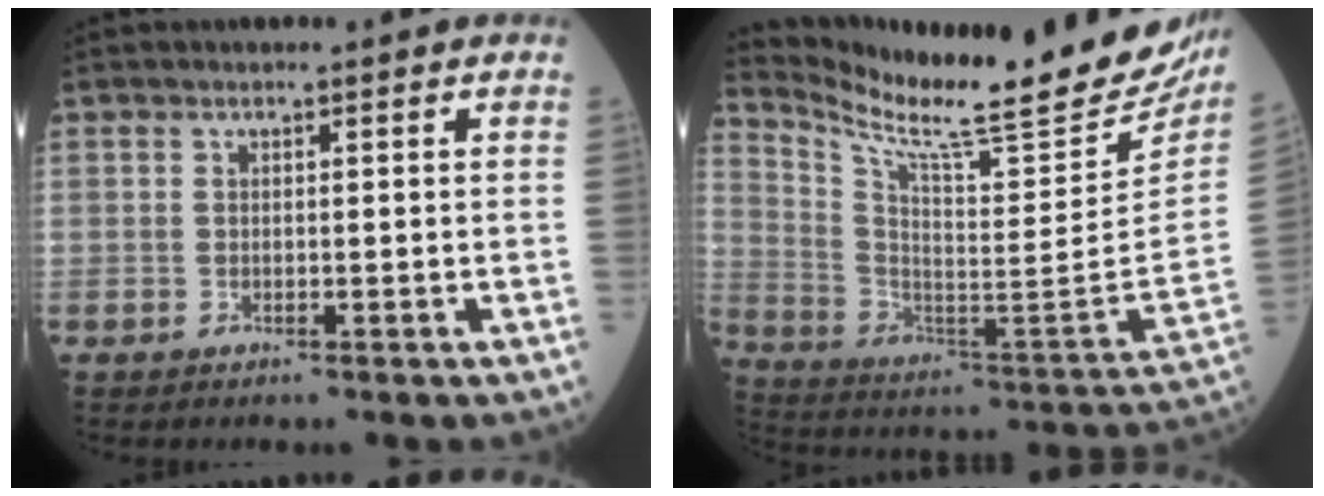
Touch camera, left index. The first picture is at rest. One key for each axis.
{"total": 26.6, "fx": 22.4, "fy": 1.7, "fz": 14.1, "tx": -0.252, "ty": -0.102, "tz": 0.325}